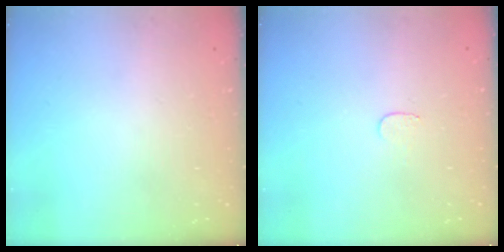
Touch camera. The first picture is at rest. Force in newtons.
{"total": 3.4, "press": 3.4, "slide": 0.2}